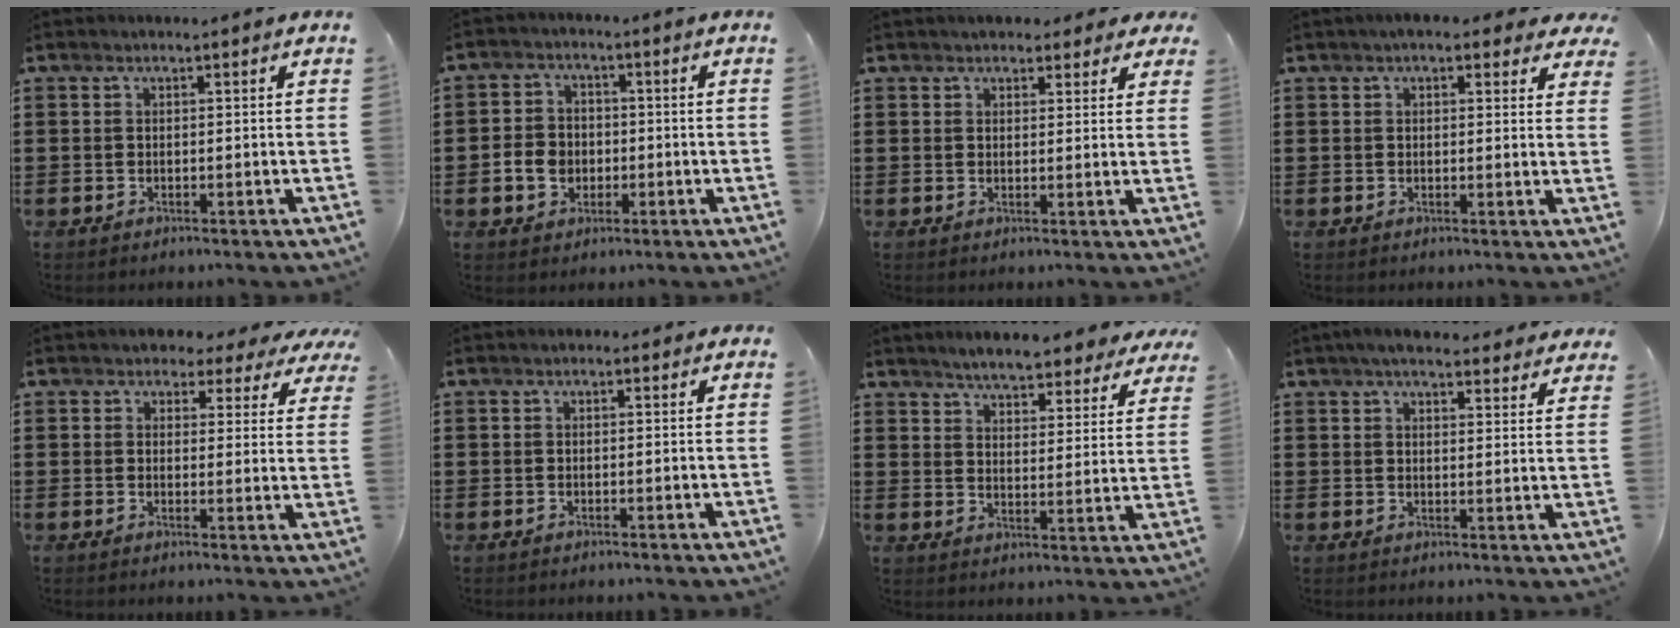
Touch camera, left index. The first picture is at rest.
{"total": 4.6, "force": [-1.2, 3.8, 2.3], "torque": [-0.057, 0.006, -0.026]}
{"total": 2.8, "force": [2.3, 1.4, 0.7], "torque": [-0.016, 0.002, 0.039]}
{"total": 3.4, "force": [2.6, 1.3, 1.7], "torque": [-0.035, -0.001, 0.044]}
{"total": 3.0, "force": [2.3, 1.8, 0.8], "torque": [-0.023, -0.006, 0.037]}
{"total": 0.6, "force": [-0.1, 0.5, 0.3], "torque": [-0.007, 0.003, -0.003]}
{"total": 5.2, "force": [5.1, 0.1, 1.1], "torque": [-0.036, -0.029, 0.088]}
{"total": 5.3, "force": [4.7, 1.0, 2.2], "torque": [-0.056, -0.006, 0.086]}